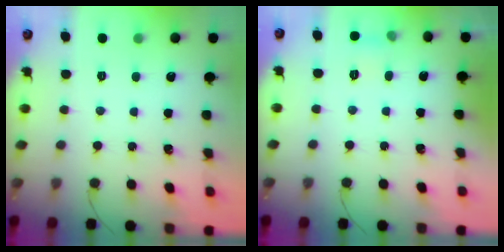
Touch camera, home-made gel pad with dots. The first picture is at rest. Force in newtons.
{"total": 4.7, "press": 4.5, "slide": 1.4}